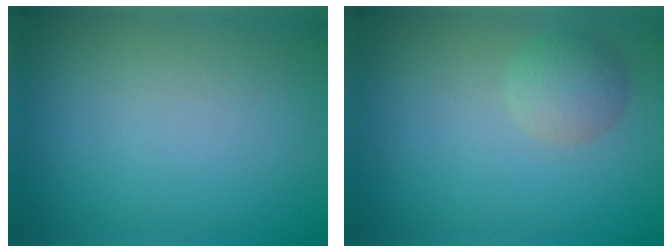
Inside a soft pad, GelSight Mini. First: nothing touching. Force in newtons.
{"total": 2.3, "press": 2.3, "slide": 0.2}